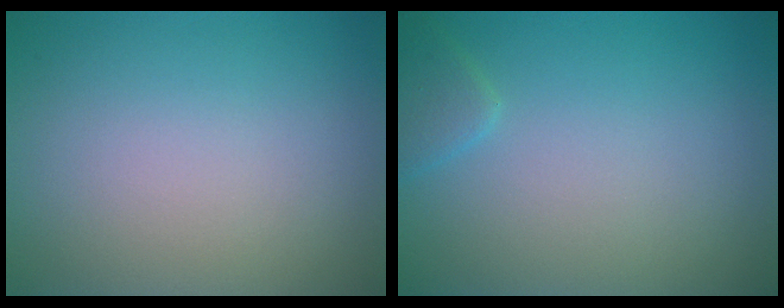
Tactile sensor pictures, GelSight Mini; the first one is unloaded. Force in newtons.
{"total": 1.4, "press": 1.4, "slide": 0.1}